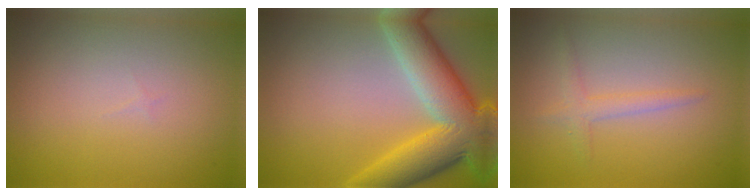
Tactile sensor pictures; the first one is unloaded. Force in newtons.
{"total": 10.4, "press": 10.4, "slide": 0.5}
{"total": 1.6, "press": 1.6, "slide": 0.1}